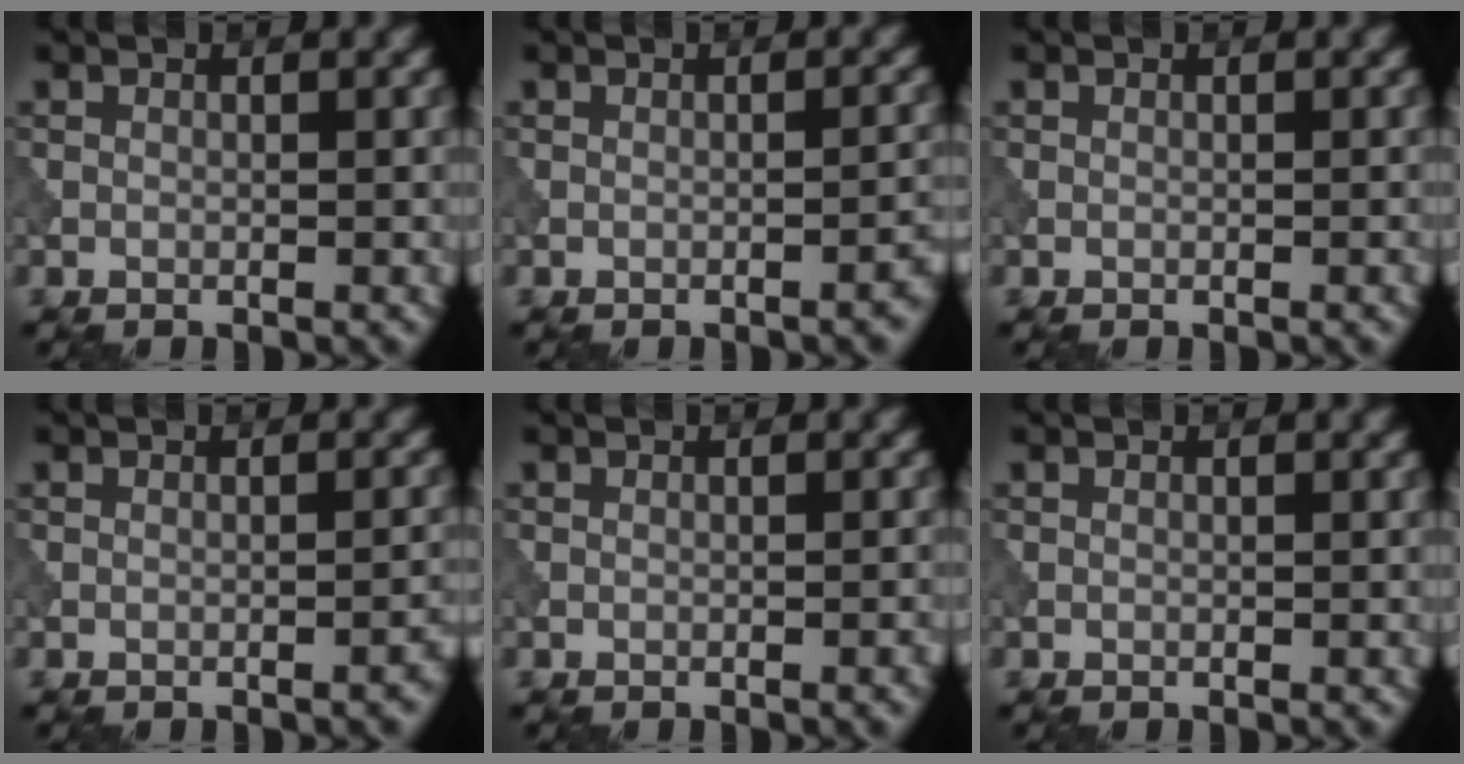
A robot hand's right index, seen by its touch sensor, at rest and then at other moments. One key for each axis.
{"total": 1.5, "fx": -0.8, "fy": 0.3, "fz": 1.2, "tx": -0.014, "ty": 0.006, "tz": -0.012}
{"total": 0.0}
{"total": 1.2, "fx": -0.6, "fy": 0.3, "fz": 0.9, "tx": -0.010, "ty": 0.004, "tz": -0.010}
{"total": 0.9, "fx": -0.3, "fy": 0.1, "fz": 0.8, "tx": -0.009, "ty": 0.002, "tz": -0.006}
{"total": 0.0}